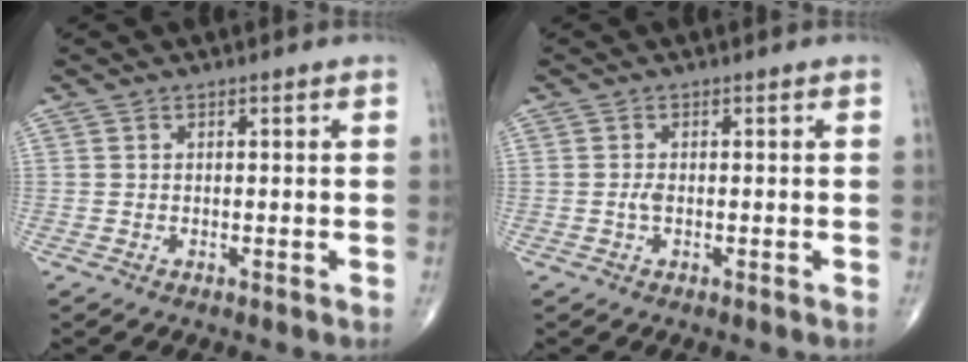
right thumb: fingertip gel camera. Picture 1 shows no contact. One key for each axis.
{"total": 1.2, "fx": -0.2, "fy": 0.5, "fz": 1.0, "tx": -0.021, "ty": 0.000, "tz": -0.005}